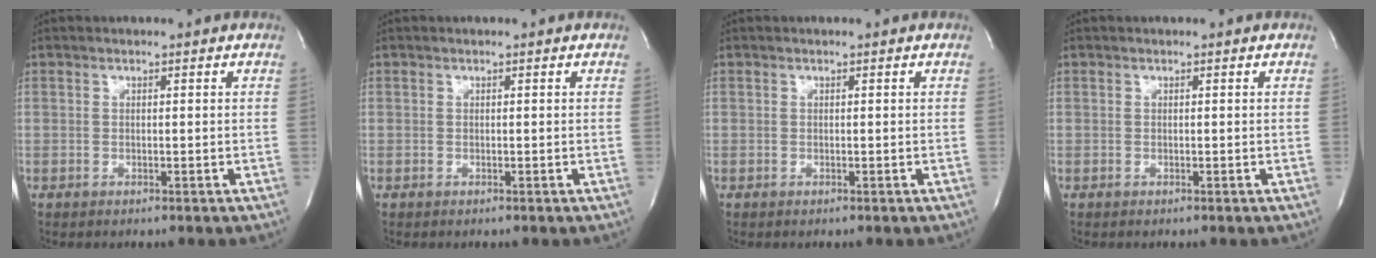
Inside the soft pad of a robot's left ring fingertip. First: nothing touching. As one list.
[{"total": 0.0}, {"total": 0.0}, {"total": 0.0}]